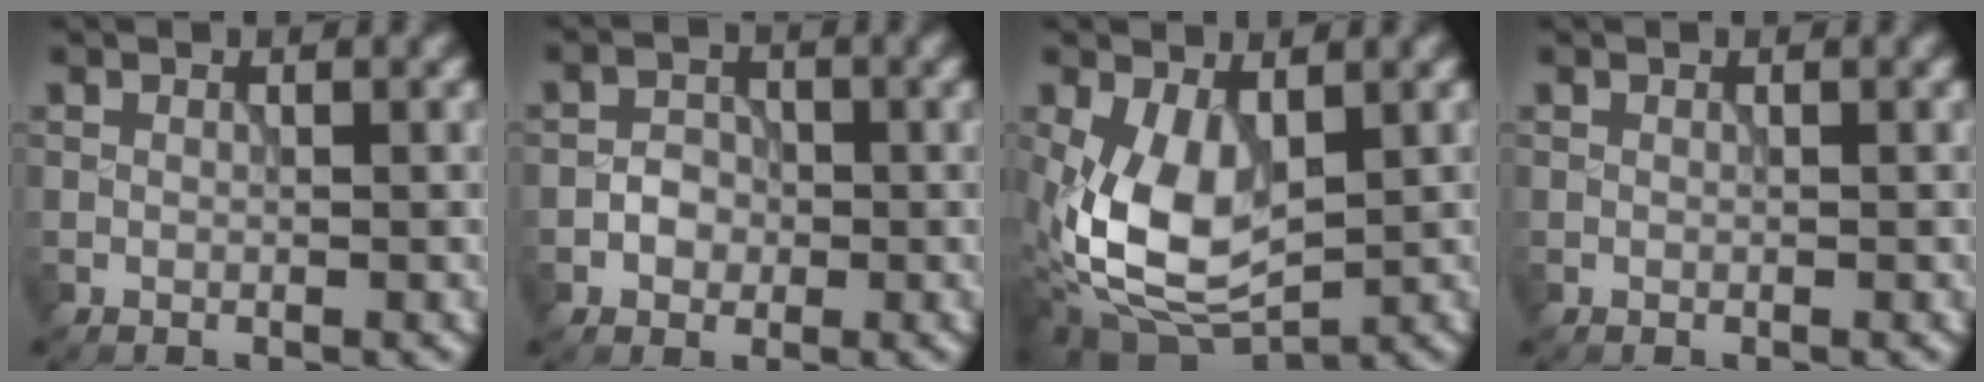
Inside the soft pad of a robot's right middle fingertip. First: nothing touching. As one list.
[{"total": 1.7, "force": [-0.6, 1.5, 0.6], "torque": [-0.006, 0.004, -0.014]}, {"total": 7.4, "force": [0.6, 4.4, 6.0], "torque": [-0.135, -0.005, 0.014]}, {"total": 0.0}]